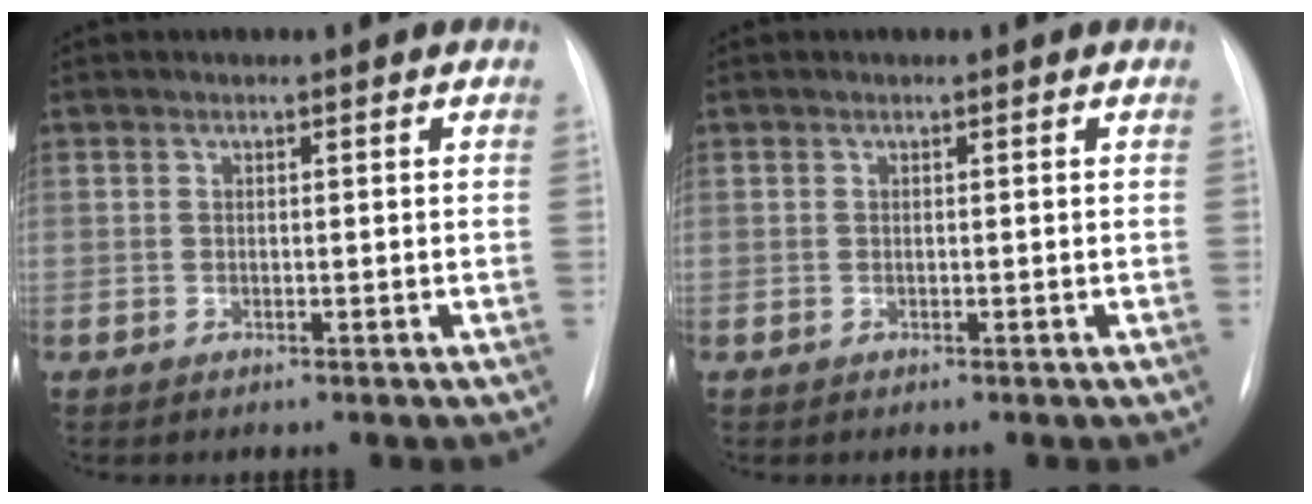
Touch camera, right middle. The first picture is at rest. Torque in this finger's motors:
{"motor_torque": [0.00, 0.00, 0.00, 0.00]}